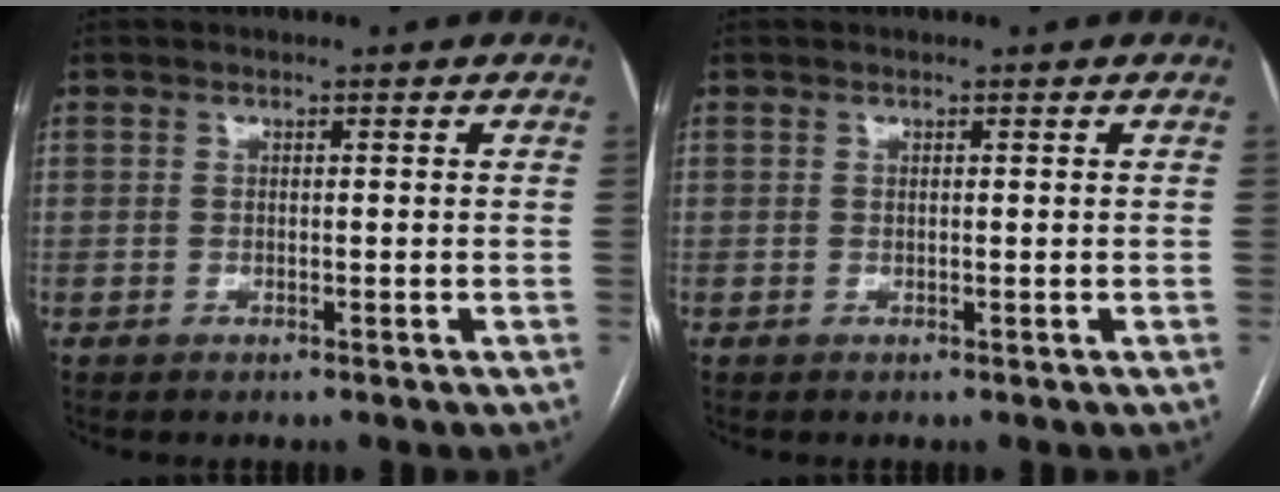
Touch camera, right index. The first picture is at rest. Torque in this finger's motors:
{"motor_torque": [0.00, 0.00, 0.00, 0.00]}